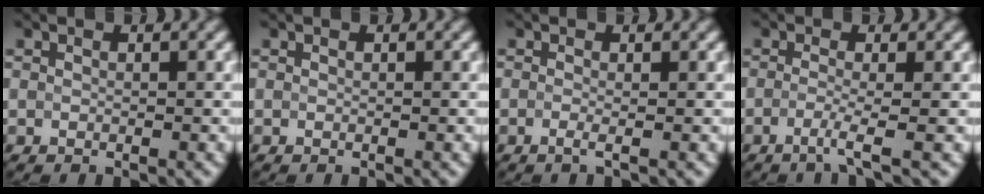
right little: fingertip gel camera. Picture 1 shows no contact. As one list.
[{"total": 0.0}, {"total": 0.8, "force": [-0.7, 0.0, 0.4], "torque": [-0.009, -0.006, -0.012]}, {"total": 1.9, "force": [-1.5, -0.1, 1.2], "torque": [-0.021, -0.002, -0.032]}]